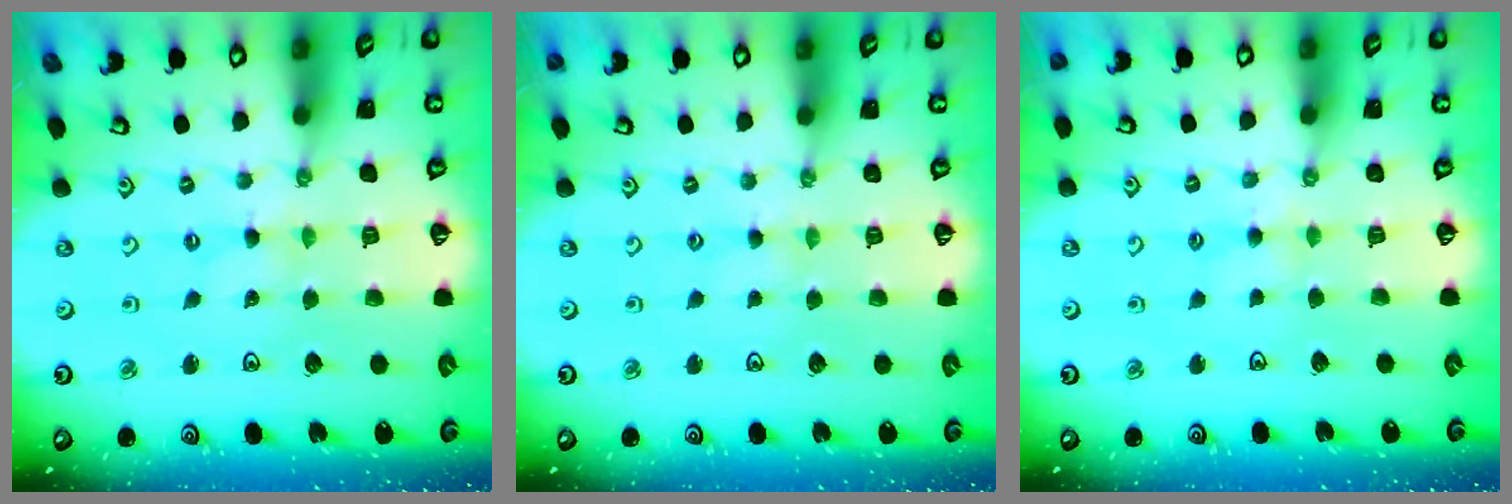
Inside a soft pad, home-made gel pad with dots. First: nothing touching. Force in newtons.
{"total": 1.3, "press": 1.3, "slide": 0.3}
{"total": 3.9, "press": 3.9, "slide": 0.6}